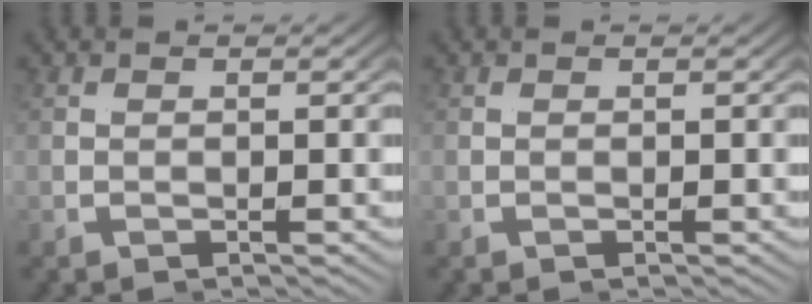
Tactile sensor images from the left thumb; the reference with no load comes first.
{"total": 0.0}